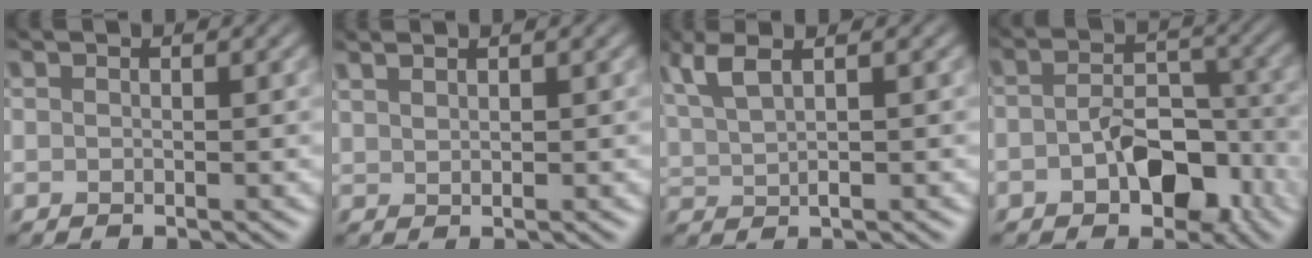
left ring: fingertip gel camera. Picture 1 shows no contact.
{"total": 1.5, "force": [1.3, -0.1, 0.6], "torque": [-0.015, 0.006, 0.028]}
{"total": 3.6, "force": [2.1, 0.7, 2.8], "torque": [-0.072, 0.013, 0.051]}
{"total": 5.7, "force": [-2.5, 3.3, 4.0], "torque": [-0.052, -0.001, -0.043]}